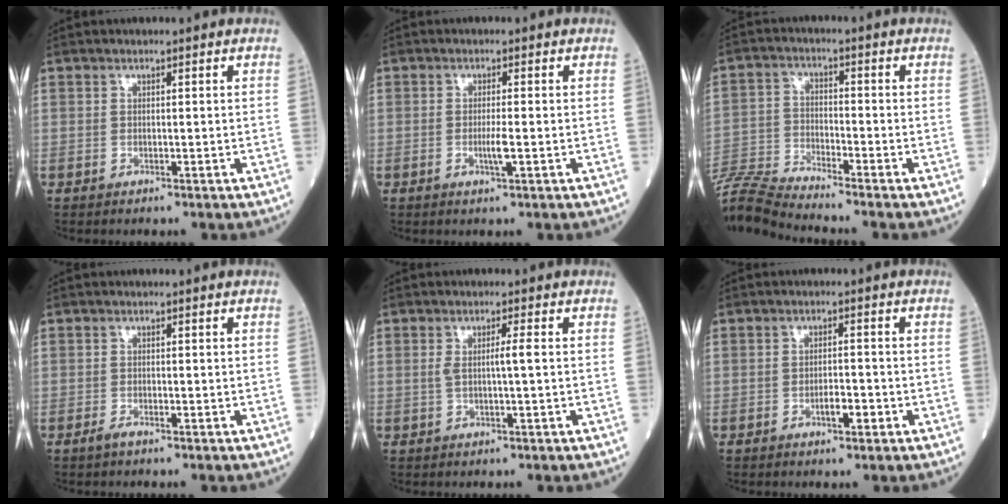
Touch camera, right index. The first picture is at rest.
{"total": 2.2, "force": [-0.7, -0.1, 2.1], "torque": [-0.041, -0.003, -0.013]}
{"total": 9.4, "force": [-9.1, -2.0, 1.6], "torque": [-0.038, -0.010, -0.180]}
{"total": 1.0, "force": [-0.8, 0.0, 0.6], "torque": [-0.018, -0.002, -0.015]}
{"total": 2.4, "force": [0.0, -0.3, 2.3], "torque": [-0.044, 0.000, 0.000]}
{"total": 2.6, "force": [-1.3, 0.7, 2.1], "torque": [-0.033, 0.003, -0.022]}